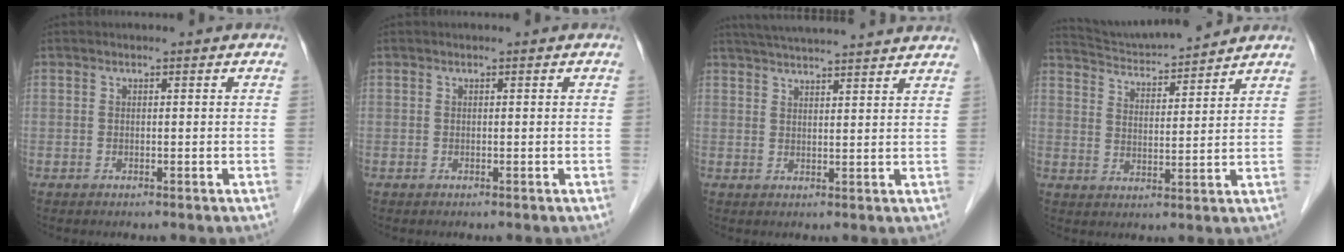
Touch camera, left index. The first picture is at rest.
{"total": 0.0}
{"total": 16.8, "force": [15.5, 0.5, 6.5], "torque": [-0.111, 0.026, 0.207]}
{"total": 11.9, "force": [11.3, 0.5, 3.5], "torque": [-0.069, 0.019, 0.185]}